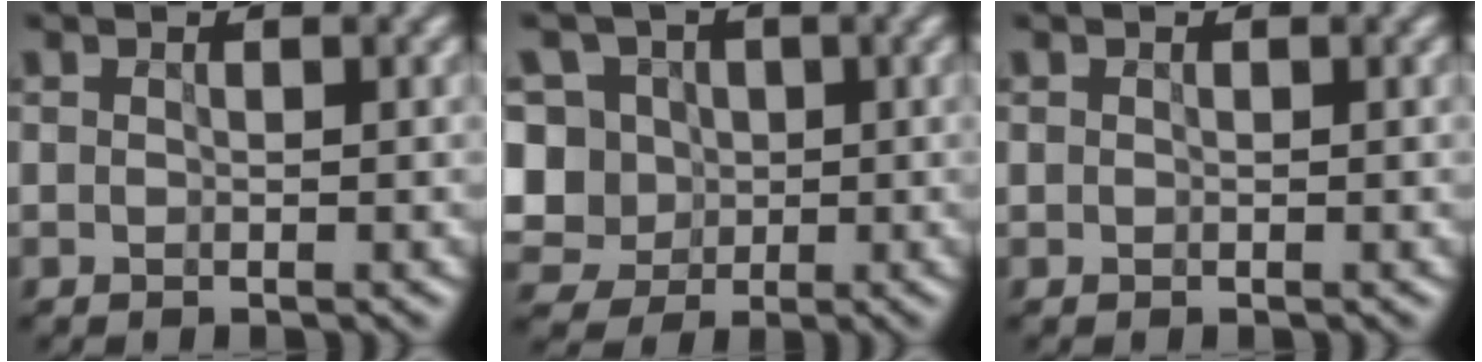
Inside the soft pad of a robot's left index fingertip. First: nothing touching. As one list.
[{"total": 11.0, "force": [0.9, 10.2, 4.1], "torque": [-0.137, 0.022, 0.015]}, {"total": 0.0}]